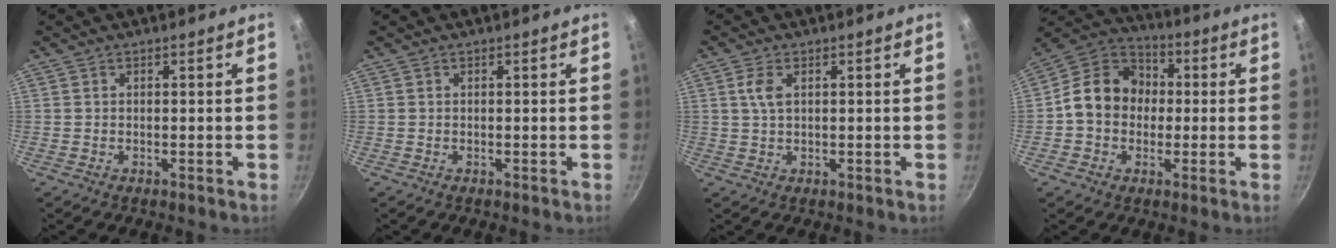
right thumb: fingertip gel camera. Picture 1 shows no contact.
{"total": 0.0}
{"total": 3.3, "force": [0.9, 1.7, 2.7], "torque": [-0.055, -0.001, 0.018]}
{"total": 13.3, "force": [0.0, 11.1, 7.3], "torque": [-0.084, 0.032, -0.022]}